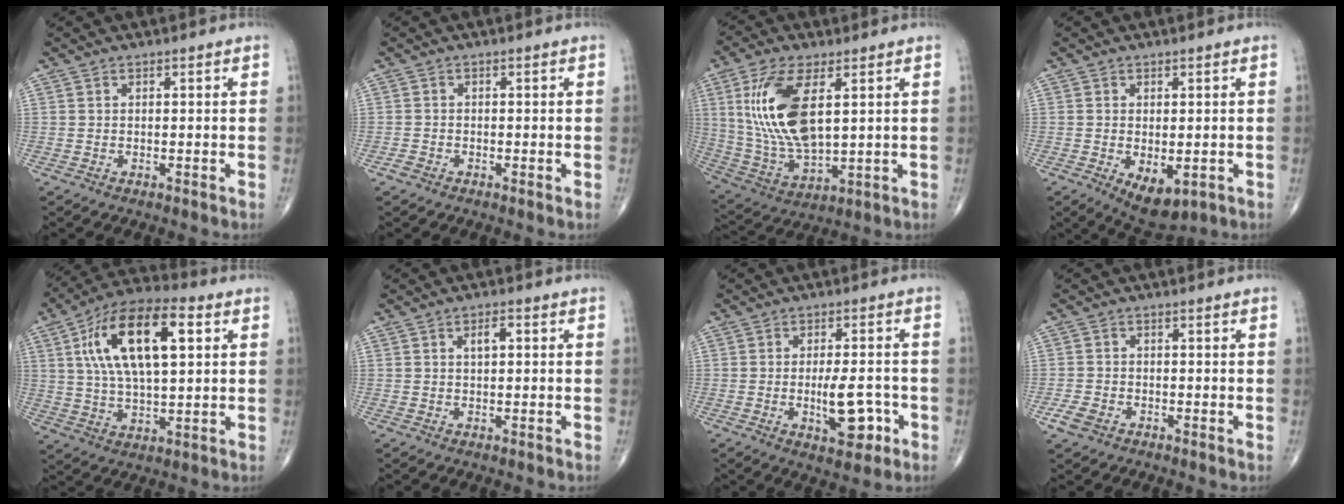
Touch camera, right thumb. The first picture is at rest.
{"total": 1.3, "force": [-0.8, 0.7, 0.6], "torque": [-0.013, -0.001, -0.019]}
{"total": 16.7, "force": [4.3, 7.4, 14.3], "torque": [-0.295, -0.019, 0.094]}
{"total": 6.7, "force": [-1.9, 3.5, 5.3], "torque": [-0.076, -0.010, -0.014]}
{"total": 18.9, "force": [5.2, 8.1, 16.2], "torque": [-0.281, 0.011, 0.084]}
{"total": 2.5, "force": [0.6, 1.1, 2.1], "torque": [-0.034, 0.004, 0.008]}
{"total": 8.3, "force": [-2.4, 3.5, 7.1], "torque": [-0.095, 0.007, -0.028]}
{"total": 3.3, "force": [-1.8, 2.2, 1.7], "torque": [-0.035, 0.003, -0.034]}